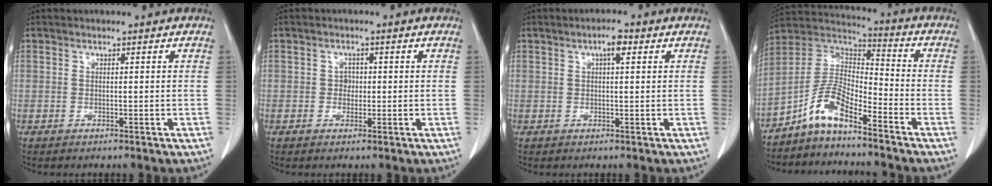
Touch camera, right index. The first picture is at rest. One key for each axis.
{"total": 1.6, "fx": 0.0, "fy": 1.3, "fz": 0.8, "tx": -0.009, "ty": 0.005, "tz": -0.001}
{"total": 2.6, "fx": 1.1, "fy": 0.5, "fz": 2.2, "tx": -0.040, "ty": 0.006, "tz": 0.016}
{"total": 8.7, "fx": -6.2, "fy": 2.3, "fz": 5.6, "tx": -0.123, "ty": 0.026, "tz": -0.123}